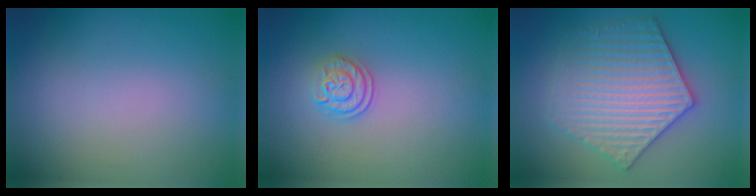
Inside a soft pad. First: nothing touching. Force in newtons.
{"total": 2.0, "press": 1.8, "slide": 0.9}
{"total": 6.1, "press": 6.1, "slide": 0.9}